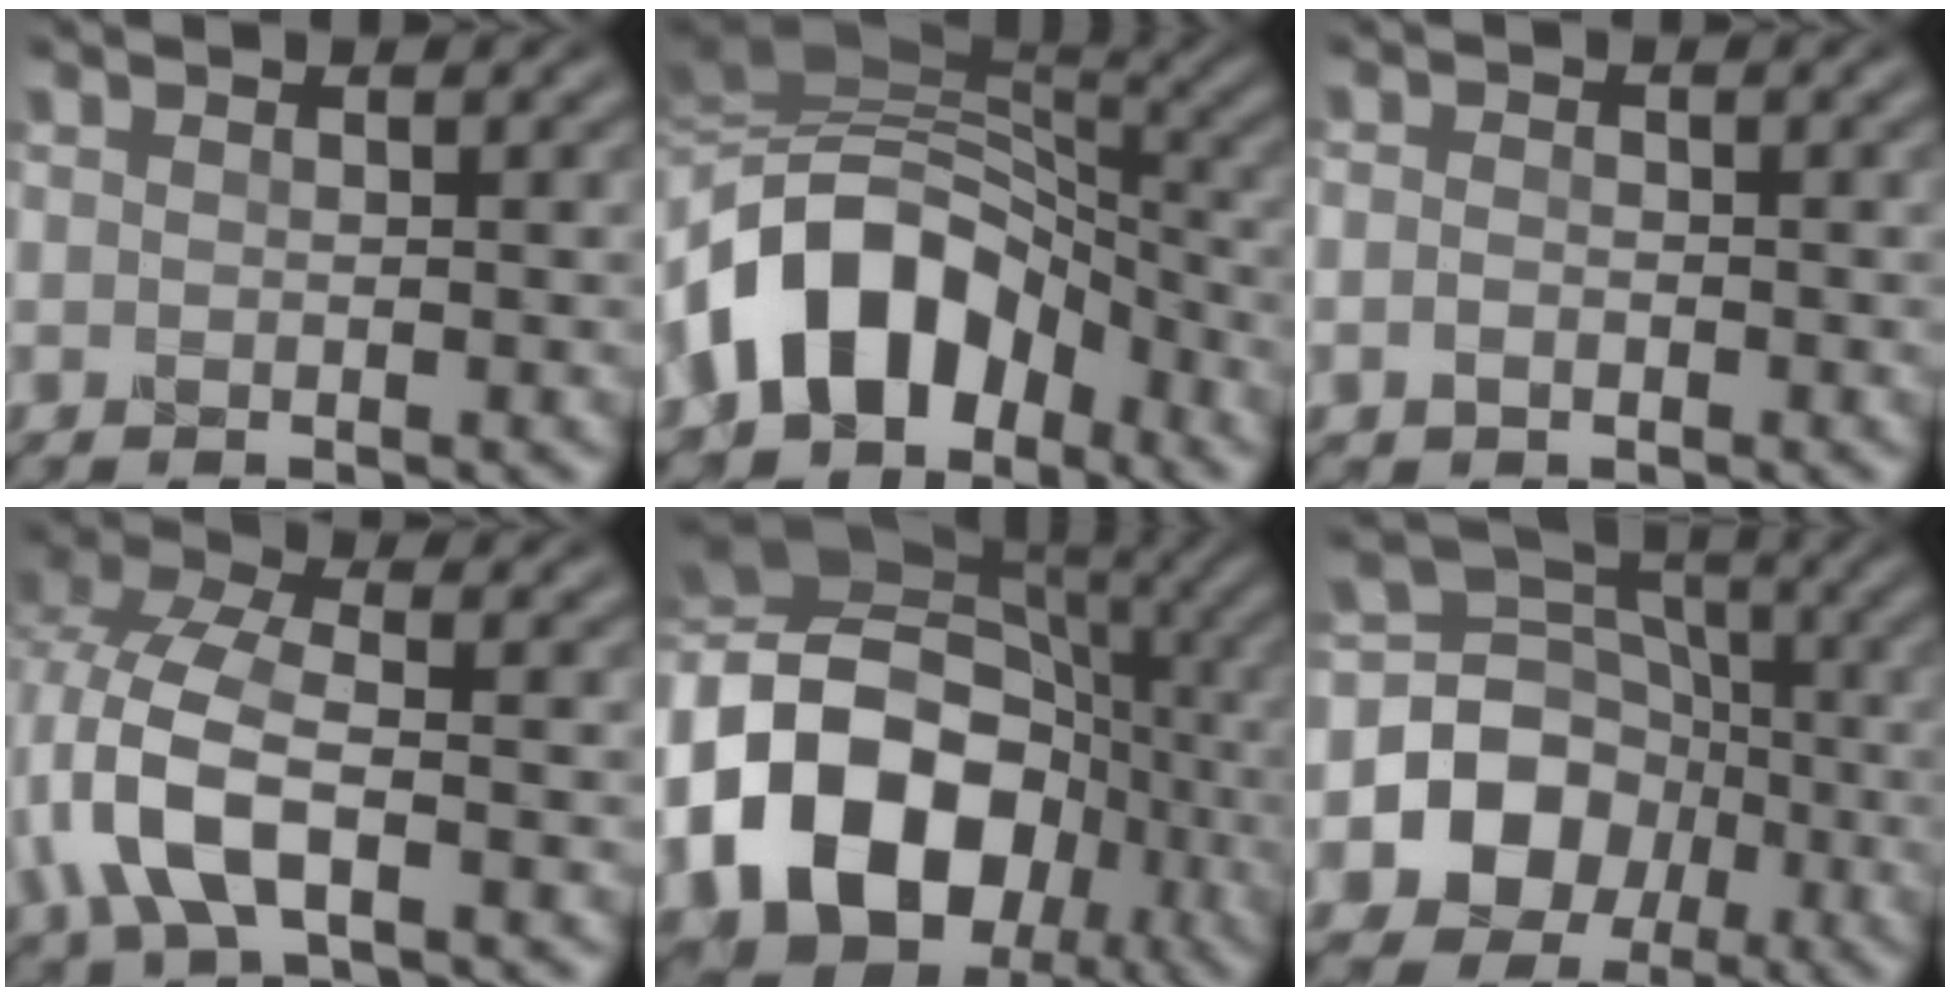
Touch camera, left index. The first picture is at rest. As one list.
[{"total": 10.1, "force": [-3.5, 7.1, 6.3], "torque": [-0.109, 0.027, -0.076]}, {"total": 0.5, "force": [-0.3, 0.4, 0.0], "torque": [-0.012, 0.004, -0.011]}, {"total": 6.4, "force": [-1.9, 3.2, 5.2], "torque": [-0.135, 0.009, -0.047]}, {"total": 18.2, "force": [-4.3, 14.4, 10.2], "torque": [-0.217, 0.011, -0.080]}, {"total": 8.5, "force": [-2.2, 7.6, 3.0], "torque": [-0.063, 0.020, -0.065]}]